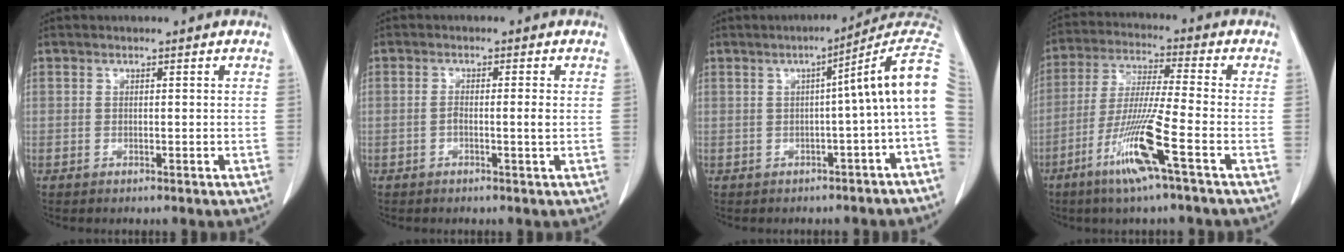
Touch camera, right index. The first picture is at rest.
{"total": 1.9, "force": [-0.4, 0.0, 1.9], "torque": [-0.036, 0.002, -0.005]}
{"total": 9.0, "force": [0.3, -1.1, 9.0], "torque": [-0.096, 0.032, -0.007]}
{"total": 11.6, "force": [-5.5, -0.9, 10.2], "torque": [-0.205, -0.020, -0.107]}